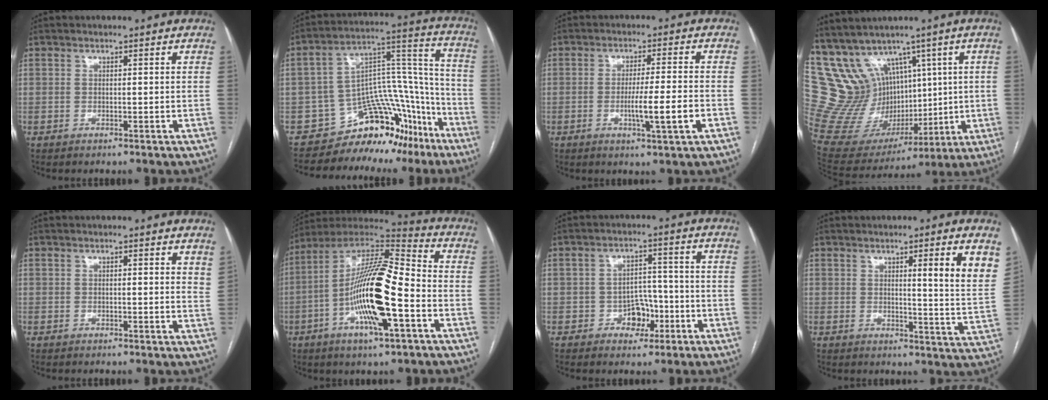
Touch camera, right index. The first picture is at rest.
{"total": 16.6, "force": [-13.0, 8.0, 6.4], "torque": [-0.068, 0.089, -0.194]}
{"total": 9.3, "force": [-2.9, -0.6, 8.9], "torque": [-0.152, -0.011, -0.049]}
{"total": 15.9, "force": [7.8, 12.3, 6.5], "torque": [-0.150, 0.068, 0.199]}
{"total": 3.0, "force": [2.4, 0.8, 1.6], "torque": [-0.020, -0.006, 0.021]}
{"total": 19.6, "force": [-4.9, 3.5, 18.7], "torque": [-0.354, 0.001, -0.087]}
{"total": 5.0, "force": [-2.0, 3.8, 2.6], "torque": [-0.032, 0.016, -0.028]}
{"total": 9.3, "force": [4.7, -0.2, 7.9], "torque": [-0.094, -0.027, 0.054]}